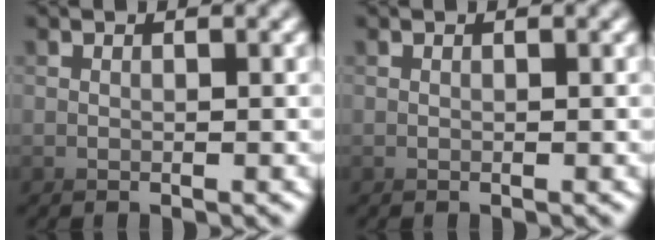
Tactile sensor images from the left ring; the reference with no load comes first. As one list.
[{"total": 0.0}]